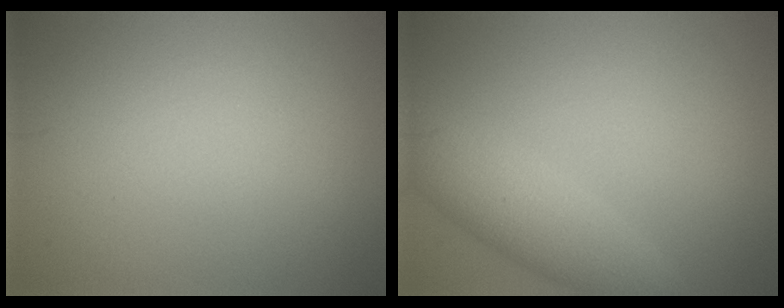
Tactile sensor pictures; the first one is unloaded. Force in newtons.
{"total": 4.4, "press": 4.4, "slide": 0.1}